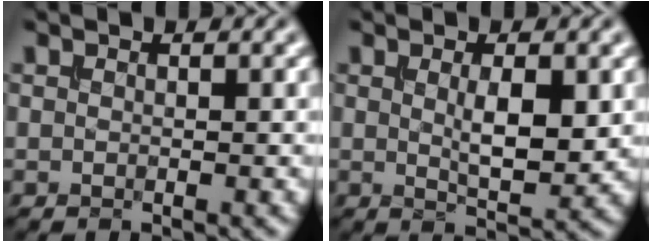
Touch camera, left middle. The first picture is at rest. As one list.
[{"total": 3.4, "force": [0.4, 1.0, 3.2], "torque": [-0.062, -0.005, 0.013]}]